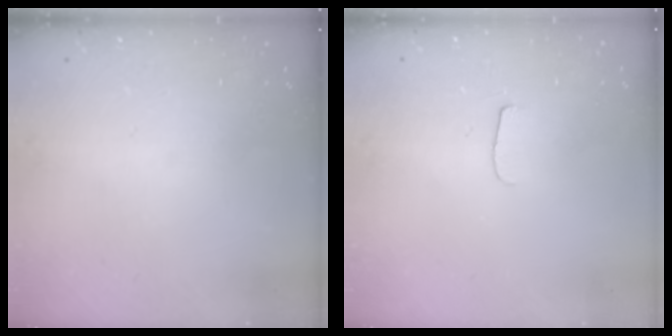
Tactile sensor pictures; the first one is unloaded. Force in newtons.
{"total": 5.3, "press": 5.3, "slide": 0.5}